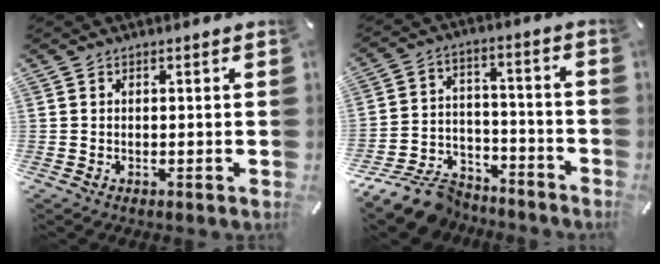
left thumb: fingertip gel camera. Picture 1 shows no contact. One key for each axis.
{"total": 12.8, "fx": -9.7, "fy": 7.0, "fz": 4.4, "tx": -0.072, "ty": 0.061, "tz": -0.173}